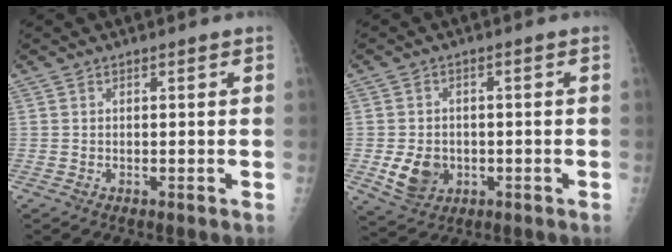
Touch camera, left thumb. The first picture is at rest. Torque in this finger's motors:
{"motor_torque": [-0.66, 0.51, 0.32, -0.17, 0.06]}